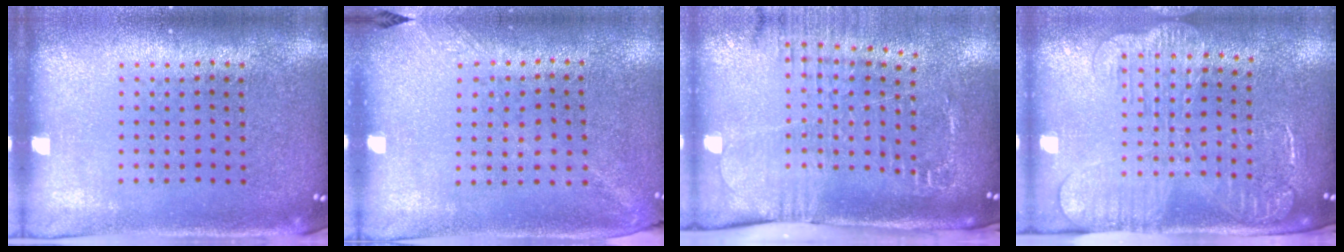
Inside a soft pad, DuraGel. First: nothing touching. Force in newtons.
{"total": 1.3, "press": 1.0, "slide": 0.8}
{"total": 2.6, "press": 2.0, "slide": 1.6}
{"total": 2.4, "press": 2.0, "slide": 1.4}